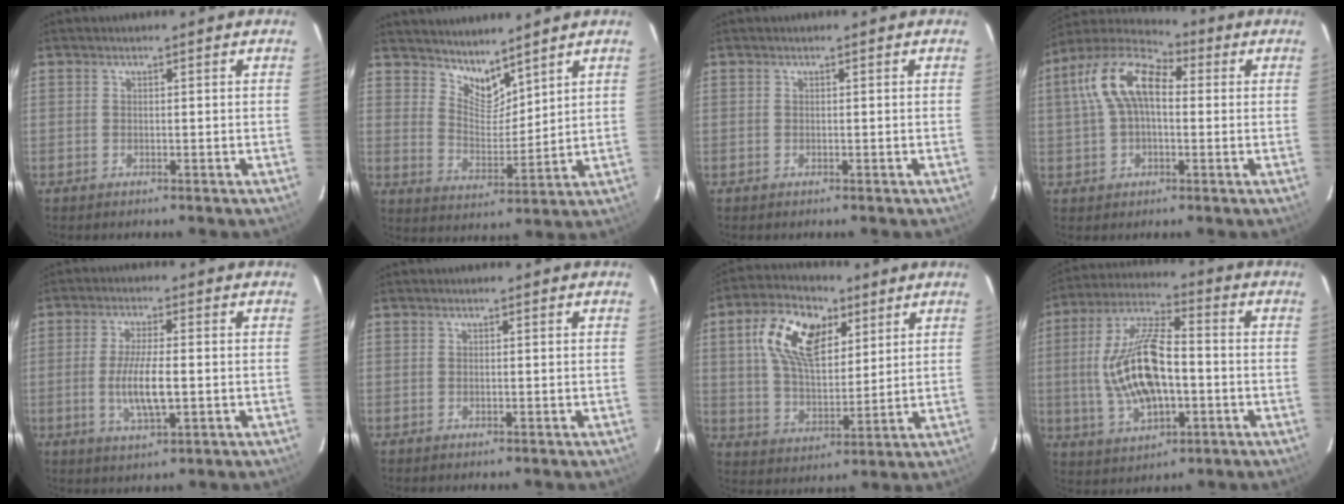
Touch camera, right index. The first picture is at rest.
{"total": 6.9, "force": [6.2, 2.3, 2.2], "torque": [-0.030, -0.005, 0.117]}
{"total": 0.0}
{"total": 13.5, "force": [2.2, 7.4, 11.0], "torque": [-0.214, 0.036, 0.030]}
{"total": 8.0, "force": [-1.2, 2.0, 7.6], "torque": [-0.148, -0.009, -0.021]}
{"total": 0.0}
{"total": 15.1, "force": [6.2, 8.6, 10.8], "torque": [-0.205, 0.023, 0.110]}
{"total": 17.2, "force": [-1.6, 7.9, 15.2], "torque": [-0.305, 0.009, -0.026]}